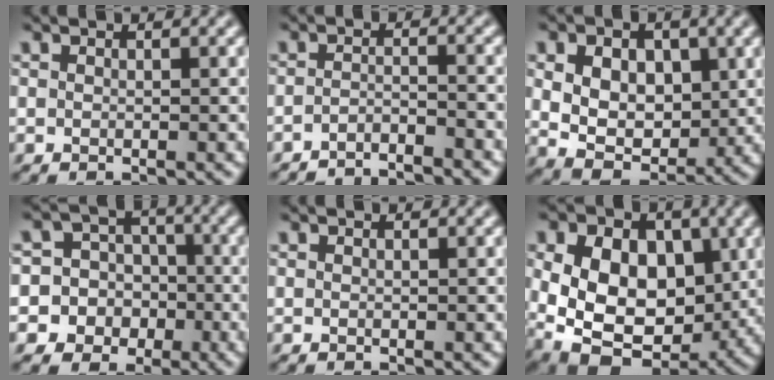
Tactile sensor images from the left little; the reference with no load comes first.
{"total": 3.3, "force": [-3.3, -0.3, 0.5], "torque": [-0.007, 0.000, -0.059]}
{"total": 7.3, "force": [1.1, 5.0, 5.2], "torque": [-0.101, 0.002, 0.018]}
{"total": 11.4, "force": [-3.9, 10.5, 1.9], "torque": [-0.063, 0.008, -0.085]}
{"total": 0.0}
{"total": 14.2, "force": [0.3, 10.1, 9.9], "torque": [-0.155, 0.001, 0.000]}